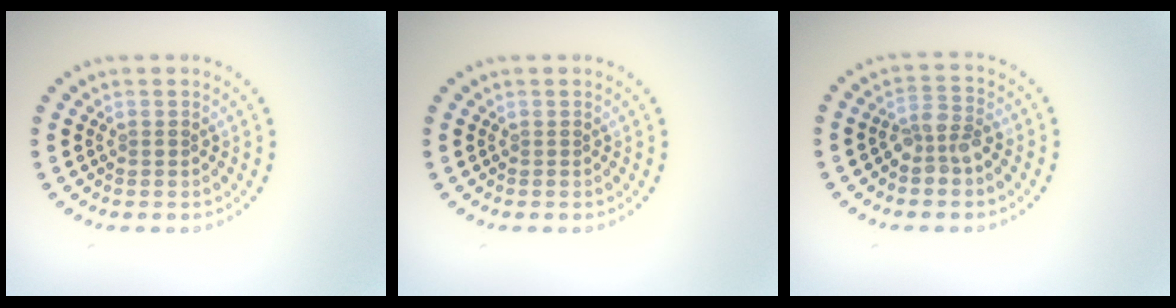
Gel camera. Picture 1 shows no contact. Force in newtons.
{"total": 0.0}
{"total": 2.6, "press": 2.2, "slide": 1.4}